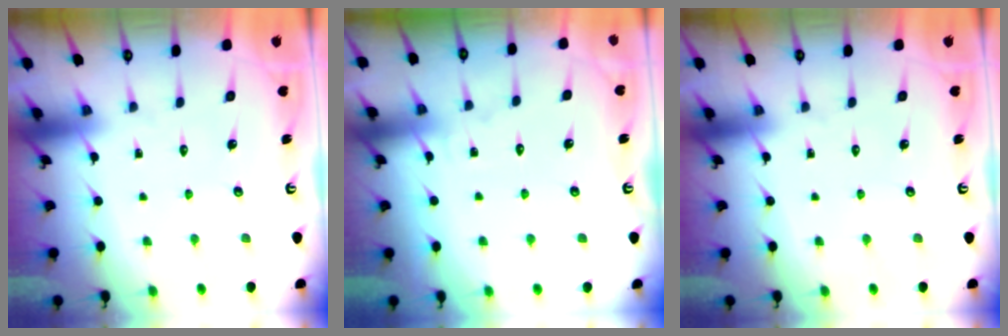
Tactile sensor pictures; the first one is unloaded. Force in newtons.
{"total": 4.0, "press": 4.0, "slide": 0.4}
{"total": 0.0}